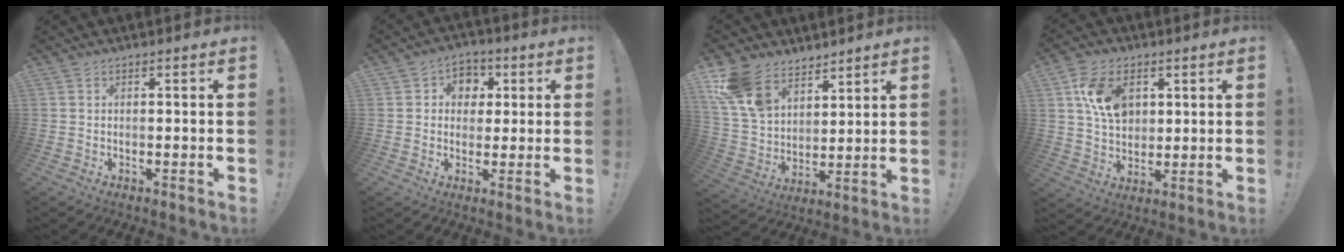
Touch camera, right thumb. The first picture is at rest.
{"total": 6.8, "force": [1.1, 6.4, 1.9], "torque": [-0.017, 0.001, 0.023]}
{"total": 14.4, "force": [10.2, 8.4, 5.5], "torque": [-0.117, -0.062, 0.203]}
{"total": 12.7, "force": [4.4, 8.9, 8.0], "torque": [-0.130, 0.001, 0.086]}